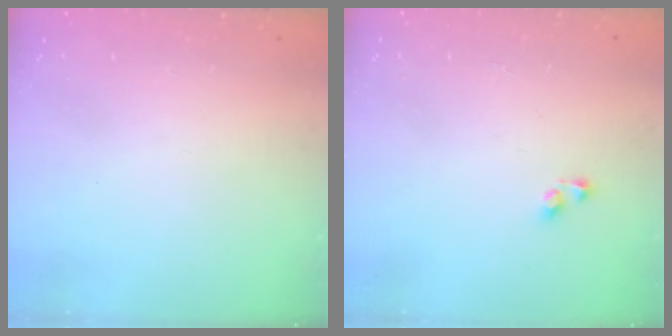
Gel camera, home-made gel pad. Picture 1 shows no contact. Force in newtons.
{"total": 2.9, "press": 2.9, "slide": 0.3}